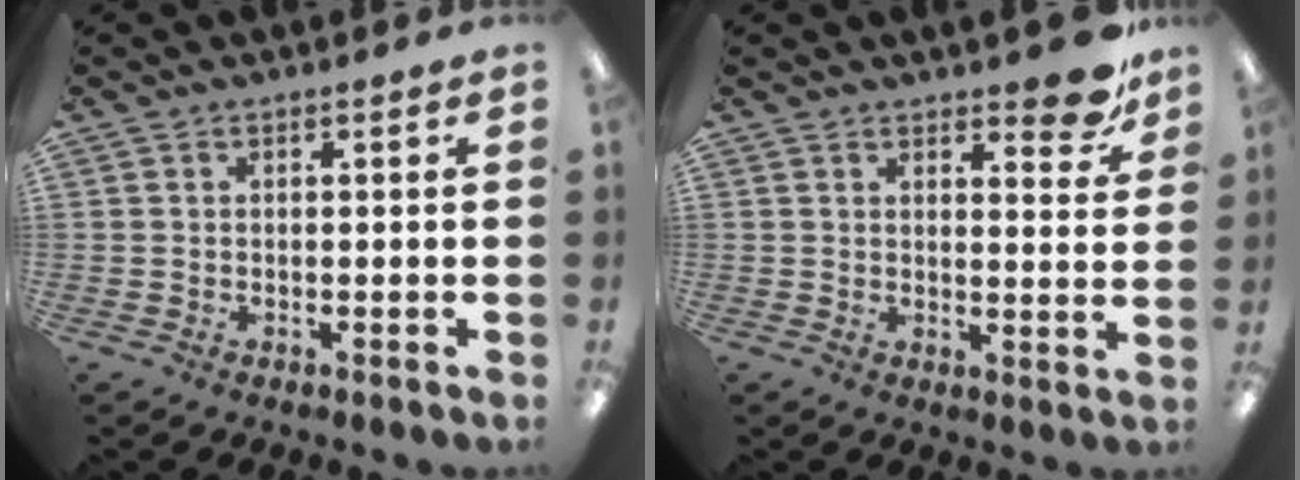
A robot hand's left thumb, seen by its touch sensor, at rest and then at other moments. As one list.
[{"total": 8.1, "force": [6.2, 3.0, 4.3], "torque": [-0.037, -0.042, 0.102]}]